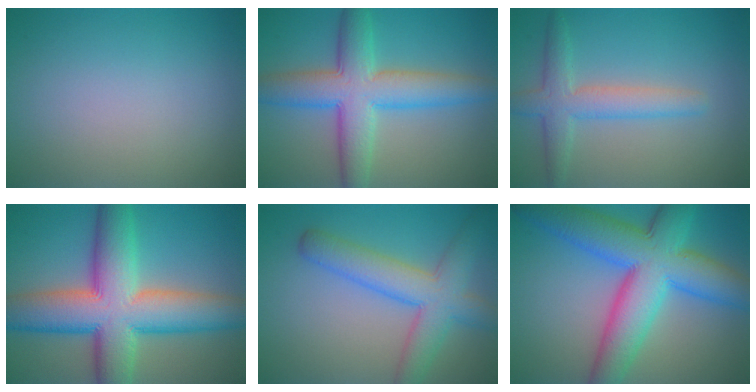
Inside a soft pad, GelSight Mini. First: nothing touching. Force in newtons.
{"total": 7.9, "press": 7.9, "slide": 0.2}
{"total": 3.9, "press": 3.9, "slide": 0.2}
{"total": 12.8, "press": 12.8, "slide": 0.5}
{"total": 6.3, "press": 6.3, "slide": 0.3}
{"total": 11.5, "press": 11.5, "slide": 0.3}